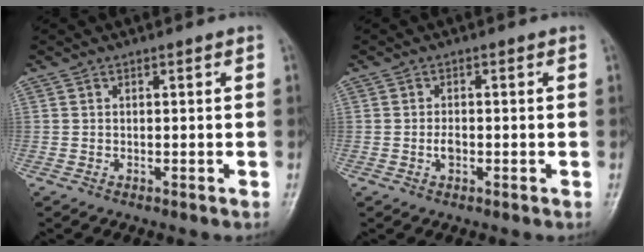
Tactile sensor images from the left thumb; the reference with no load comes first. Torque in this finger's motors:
{"motor_torque": [0.18, 0.24, 0.50, 0.11, 0.00]}